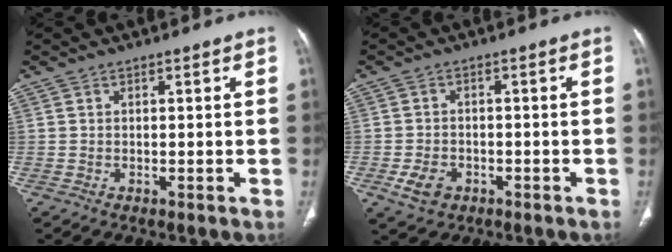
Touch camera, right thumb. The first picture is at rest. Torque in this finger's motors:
{"motor_torque": [-0.13, 0.25, -0.18, -0.10, 0.12]}